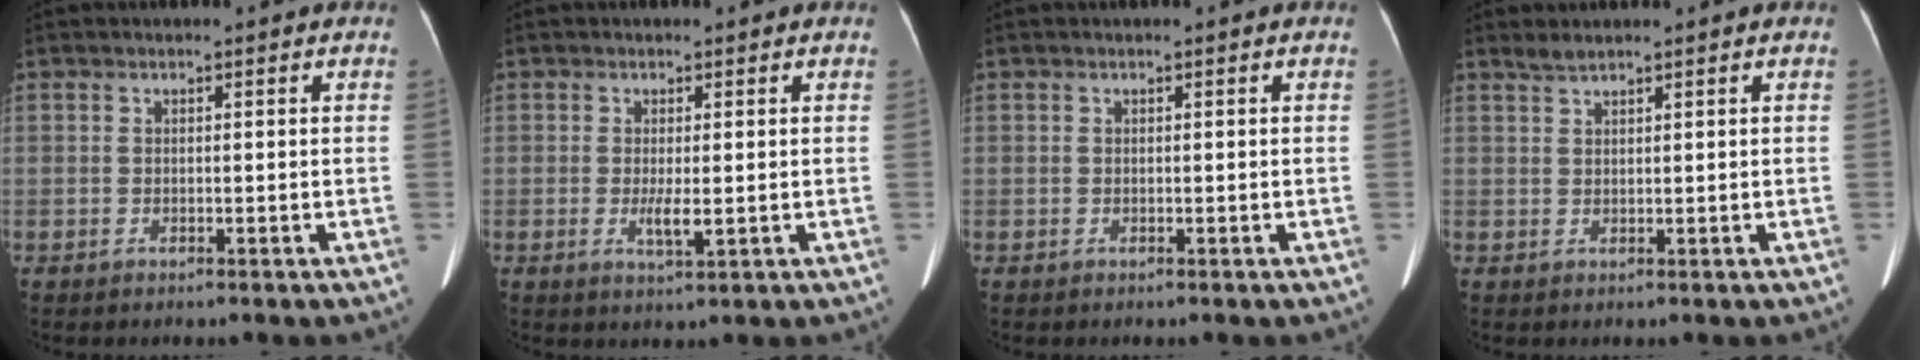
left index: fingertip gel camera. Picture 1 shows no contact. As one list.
[{"total": 2.6, "force": [0.0, 0.5, 2.5], "torque": [-0.049, -0.006, 0.004]}, {"total": 0.0}, {"total": 1.4, "force": [1.4, 0.0, 0.4], "torque": [-0.011, 0.010, 0.035]}]